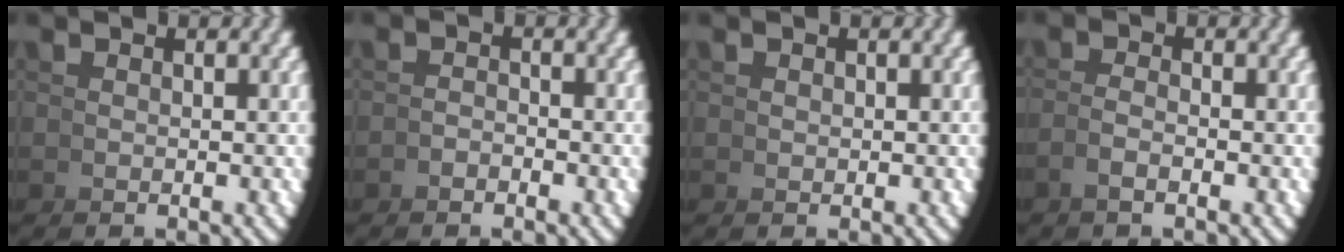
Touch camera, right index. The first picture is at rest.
{"total": 1.6, "force": [-1.1, -1.0, -0.5], "torque": [0.020, 0.003, -0.024]}
{"total": 0.6, "force": [0.6, -0.1, 0.0], "torque": [-0.005, -0.002, 0.014]}
{"total": 1.4, "force": [-0.7, -1.0, 0.6], "torque": [-0.007, 0.001, -0.013]}